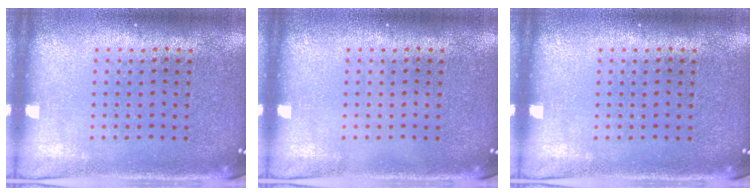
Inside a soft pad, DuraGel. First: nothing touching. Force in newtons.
{"total": 0.0}
{"total": 0.0}